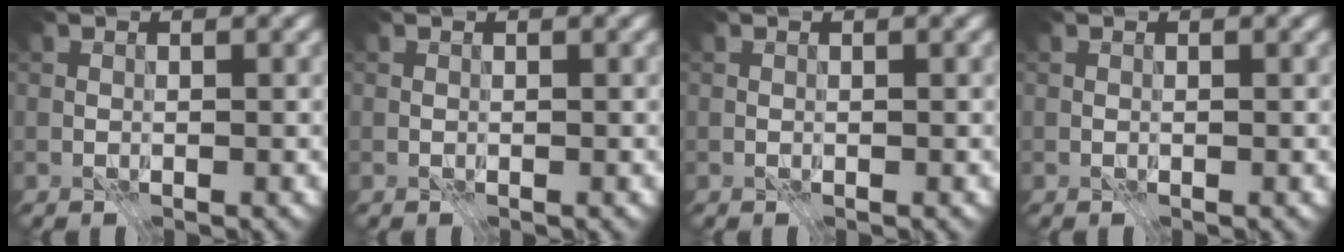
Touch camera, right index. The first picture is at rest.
{"total": 0.0}
{"total": 0.0}
{"total": 0.0}